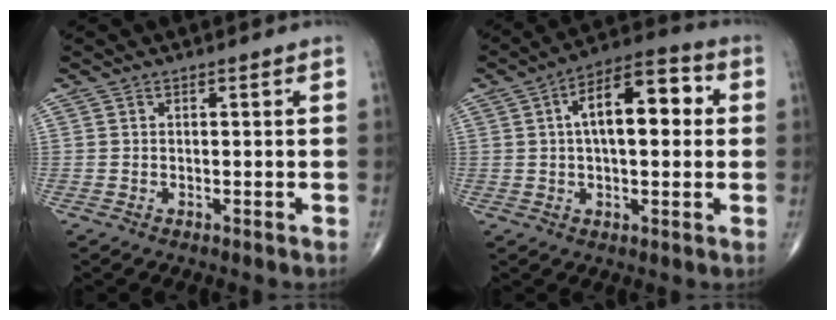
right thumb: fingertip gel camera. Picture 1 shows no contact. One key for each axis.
{"total": 13.9, "fx": 2.4, "fy": 6.5, "fz": 12.1, "tx": -0.175, "ty": 0.026, "tz": 0.030}